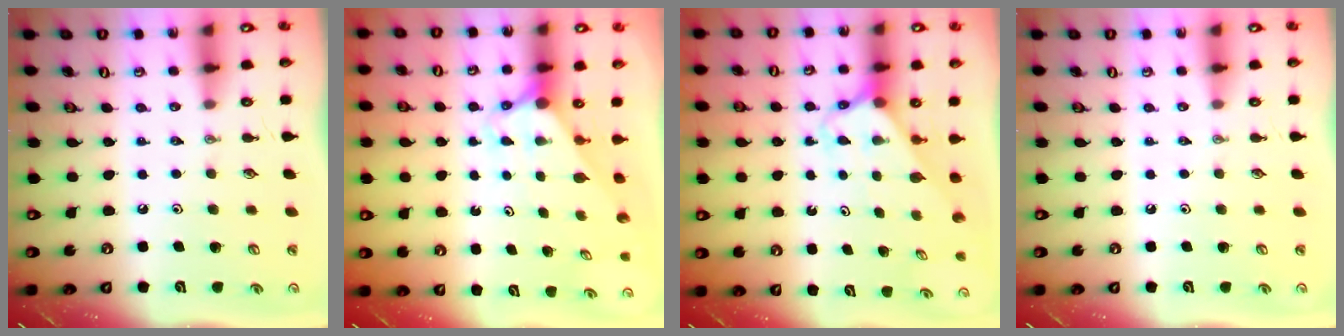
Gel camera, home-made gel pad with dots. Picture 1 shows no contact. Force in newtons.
{"total": 2.8, "press": 2.8, "slide": 0.0}
{"total": 2.7, "press": 2.7, "slide": 0.1}
{"total": 0.0}